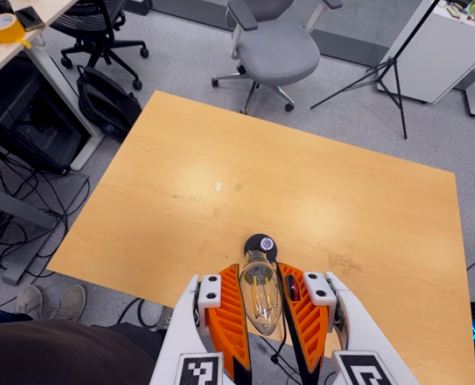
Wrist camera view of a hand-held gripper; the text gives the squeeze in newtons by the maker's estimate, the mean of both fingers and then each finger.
{"total": 12.8, "left": 13.0, "right": 12.6}